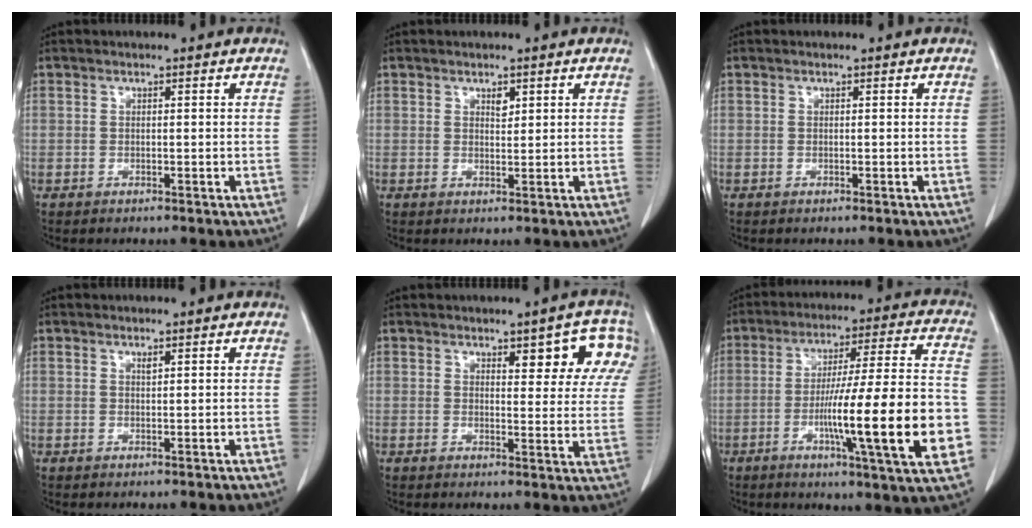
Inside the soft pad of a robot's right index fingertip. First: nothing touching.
{"total": 1.5, "force": [0.9, 0.7, 0.9], "torque": [-0.013, -0.005, 0.017]}
{"total": 0.0}
{"total": 0.6, "force": [0.5, 0.1, 0.4], "torque": [-0.008, -0.005, 0.009]}
{"total": 9.2, "force": [5.2, 3.1, 6.9], "torque": [-0.067, 0.005, 0.053]}
{"total": 20.9, "force": [-5.1, 0.6, 20.2], "torque": [-0.277, -0.004, -0.075]}